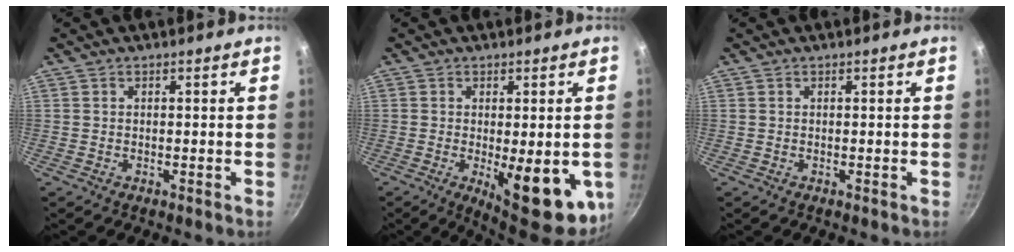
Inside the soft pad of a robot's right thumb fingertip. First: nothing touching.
{"total": 14.4, "force": [-3.2, 5.1, 13.1], "torque": [-0.144, -0.012, -0.029]}
{"total": 0.0}